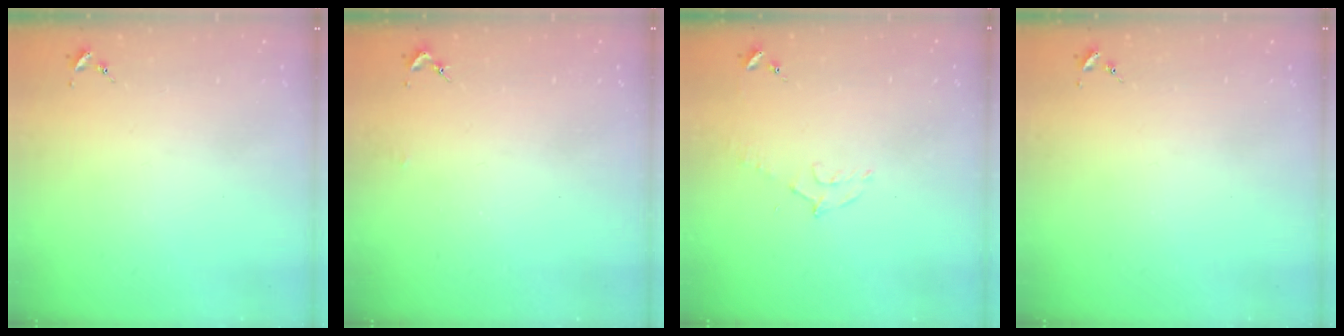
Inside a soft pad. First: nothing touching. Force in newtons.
{"total": 1.4, "press": 1.4, "slide": 0.1}
{"total": 7.3, "press": 7.2, "slide": 0.9}
{"total": 0.0}